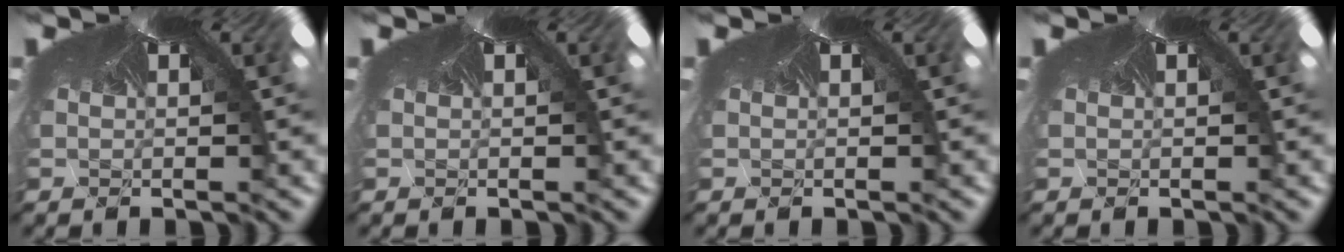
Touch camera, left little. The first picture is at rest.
{"total": 0.0}
{"total": 0.0}
{"total": 0.0}